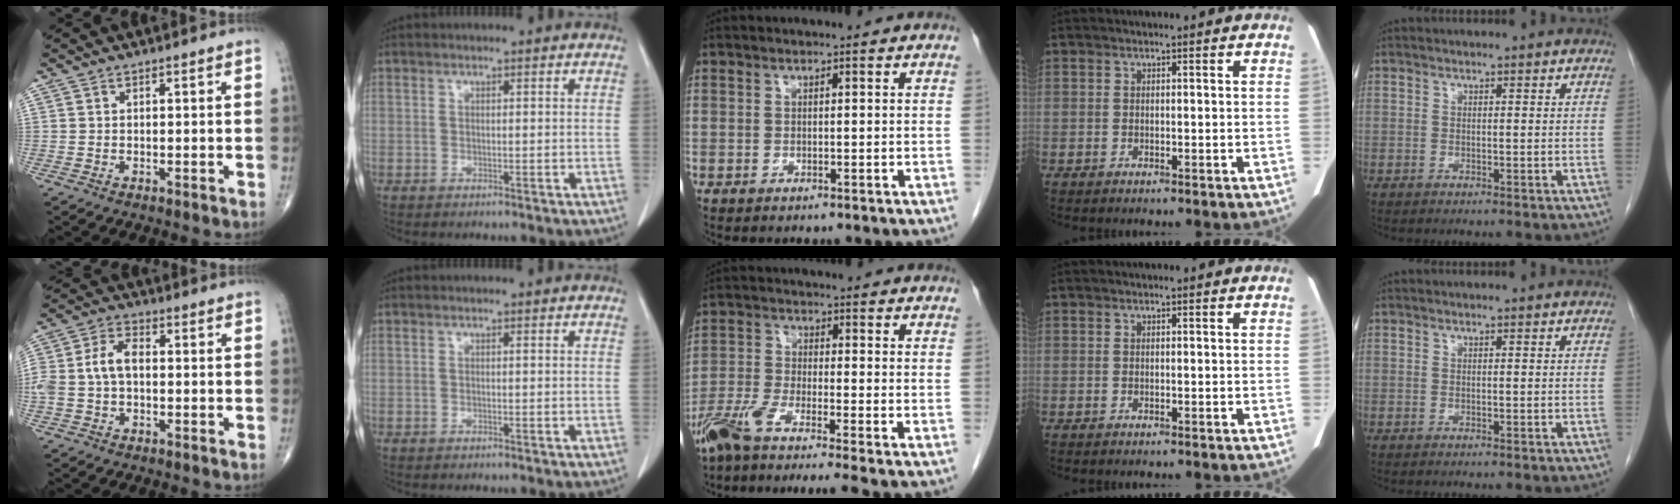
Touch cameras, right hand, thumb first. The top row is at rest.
{"thumb": {"total": 7.5, "force": [-0.3, 4.6, 5.9], "torque": [-0.133, 0.025, -0.010]}, "middle": {"total": 8.4, "force": [-6.9, -1.1, 4.8], "torque": [-0.090, -0.025, -0.122]}}